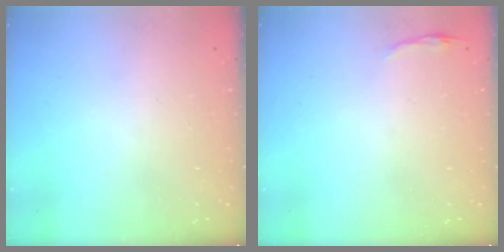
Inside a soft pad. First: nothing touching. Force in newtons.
{"total": 2.9, "press": 2.8, "slide": 0.7}